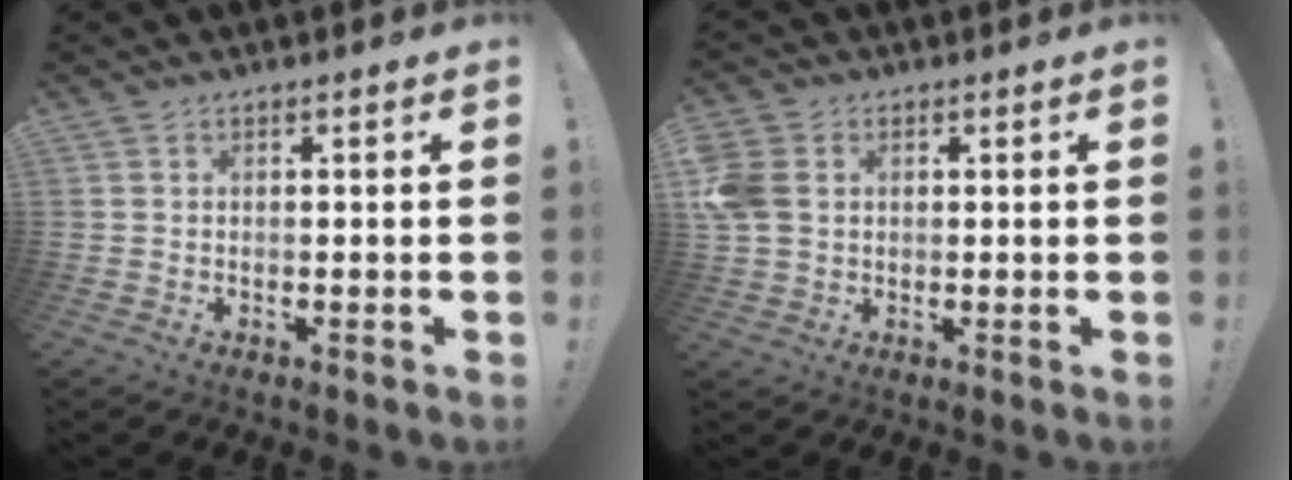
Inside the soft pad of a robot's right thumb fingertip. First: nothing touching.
{"total": 8.3, "force": [1.2, 6.7, 4.8], "torque": [-0.096, 0.008, 0.029]}